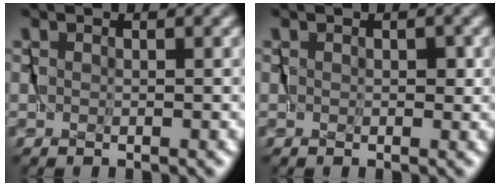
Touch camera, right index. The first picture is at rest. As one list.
[{"total": 0.6, "force": [0.1, 0.4, 0.5], "torque": [-0.008, 0.000, 0.000]}]